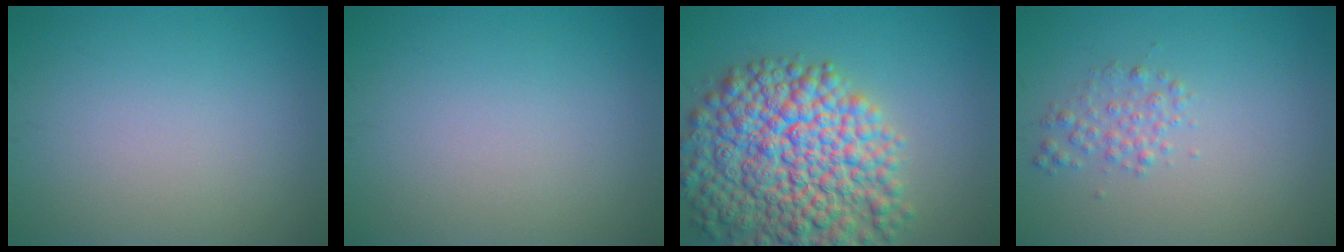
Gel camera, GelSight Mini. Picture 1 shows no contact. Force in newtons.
{"total": 0.0}
{"total": 12.8, "press": 12.8, "slide": 0.6}
{"total": 1.7, "press": 1.7, "slide": 0.0}